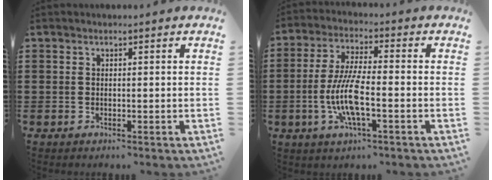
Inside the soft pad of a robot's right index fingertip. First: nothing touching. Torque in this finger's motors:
{"motor_torque": [2.03, 0.10, 1.02, 0.21]}